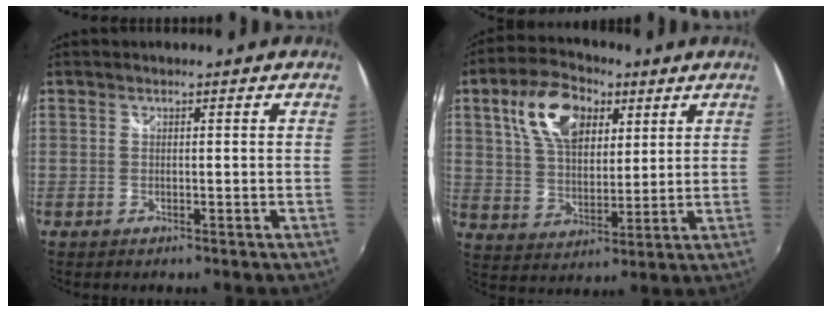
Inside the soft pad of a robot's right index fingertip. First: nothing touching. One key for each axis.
{"total": 14.1, "fx": 6.2, "fy": 8.3, "fz": 9.6, "tx": -0.187, "ty": 0.025, "tz": 0.112}